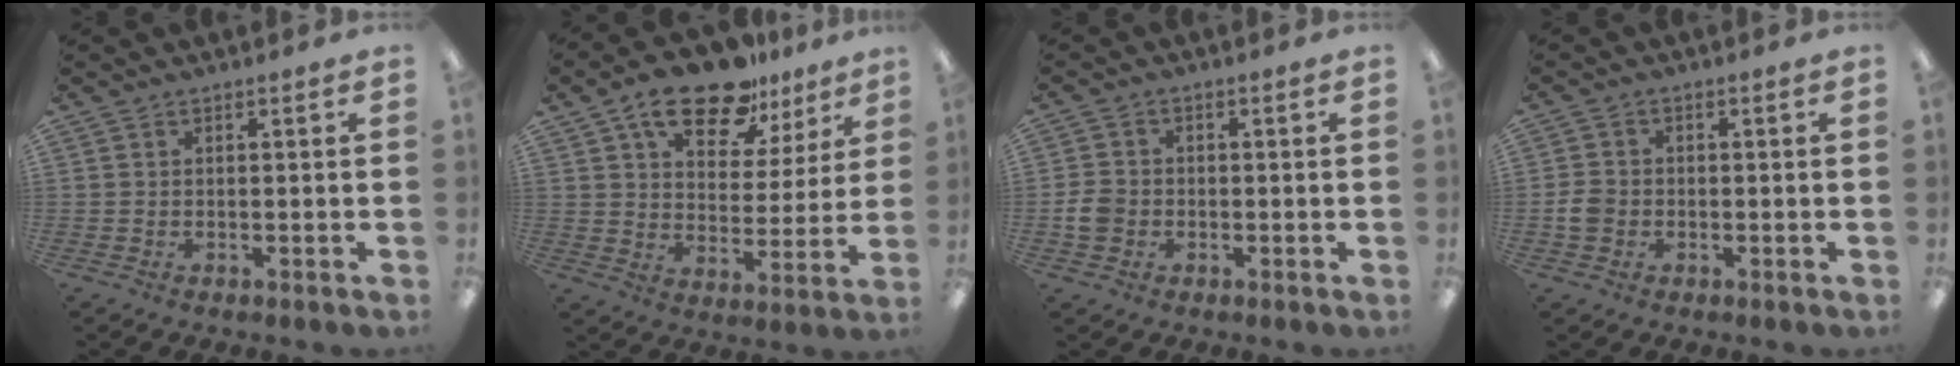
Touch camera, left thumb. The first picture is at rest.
{"total": 16.2, "force": [11.7, 7.5, 8.3], "torque": [-0.137, -0.060, 0.206]}
{"total": 4.5, "force": [-0.9, 3.7, 2.4], "torque": [-0.046, 0.008, -0.015]}
{"total": 3.7, "force": [-0.8, 3.2, 1.9], "torque": [-0.036, 0.005, -0.015]}